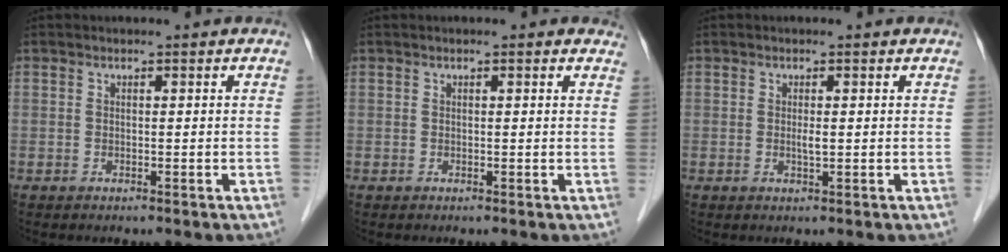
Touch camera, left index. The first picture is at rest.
{"total": 1.8, "force": [1.4, 0.6, 0.9], "torque": [-0.006, 0.010, 0.009]}
{"total": 1.0, "force": [0.0, 0.1, 1.0], "torque": [-0.023, -0.003, -0.001]}